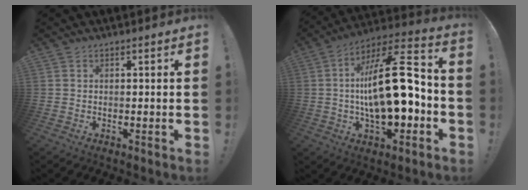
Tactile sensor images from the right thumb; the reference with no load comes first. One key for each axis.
{"total": 23.5, "fx": -1.6, "fy": 9.7, "fz": 21.3, "tx": -0.353, "ty": 0.011, "tz": -0.029}